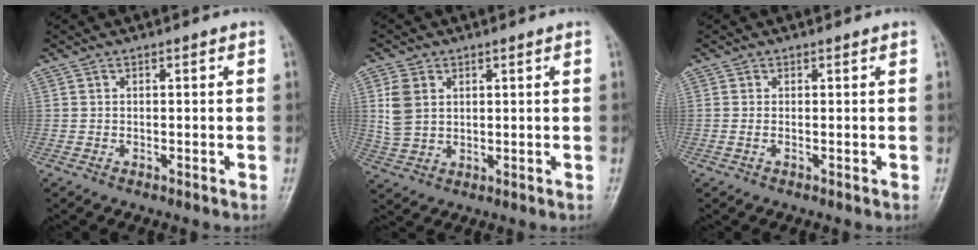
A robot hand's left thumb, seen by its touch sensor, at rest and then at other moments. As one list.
[{"total": 5.9, "force": [1.8, 4.3, 3.7], "torque": [-0.067, -0.003, 0.042]}, {"total": 0.5, "force": [0.0, 0.0, 0.5], "torque": [-0.020, 0.000, 0.000]}]